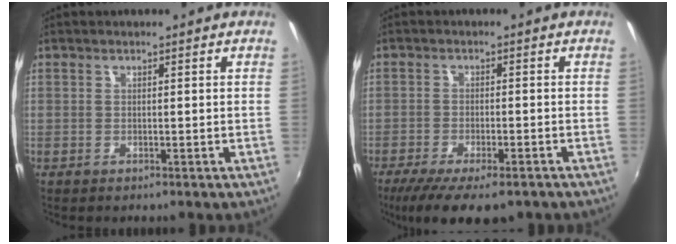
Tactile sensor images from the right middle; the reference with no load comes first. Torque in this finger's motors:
{"motor_torque": [1.12, -1.02, 0.16, 0.07]}